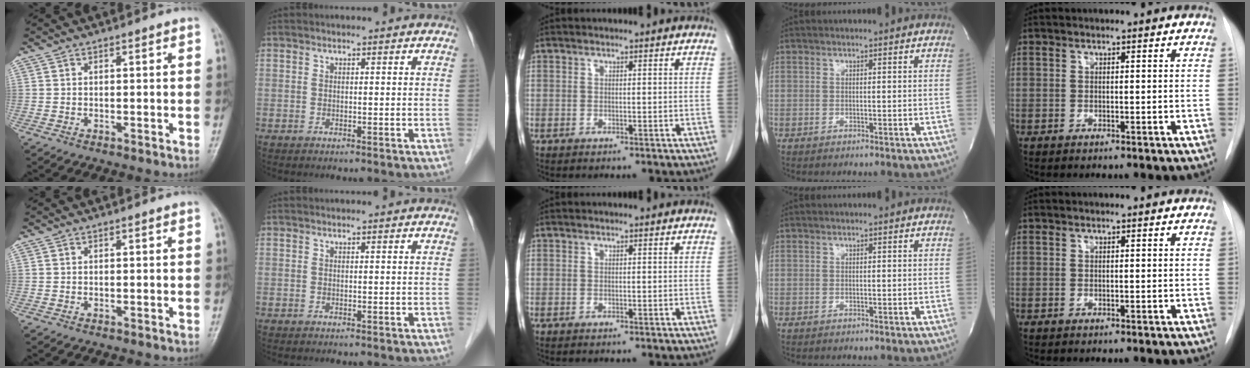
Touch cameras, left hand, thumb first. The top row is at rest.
{}